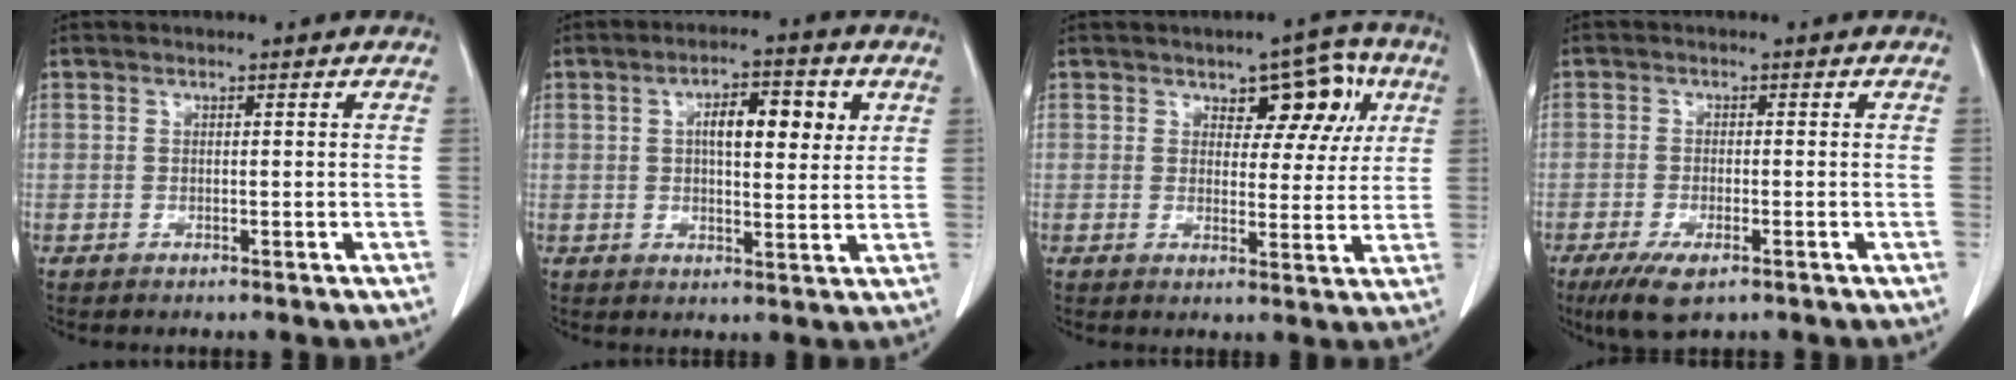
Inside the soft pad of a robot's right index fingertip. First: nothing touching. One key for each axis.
{"total": 8.0, "fx": 2.4, "fy": 2.7, "fz": 7.1, "tx": -0.114, "ty": 0.011, "tz": 0.036}
{"total": 7.5, "fx": 3.2, "fy": 4.0, "fz": 5.5, "tx": -0.055, "ty": 0.019, "tz": 0.041}
{"total": 5.3, "fx": -3.1, "fy": 1.6, "fz": 4.0, "tx": -0.076, "ty": -0.012, "tz": -0.047}